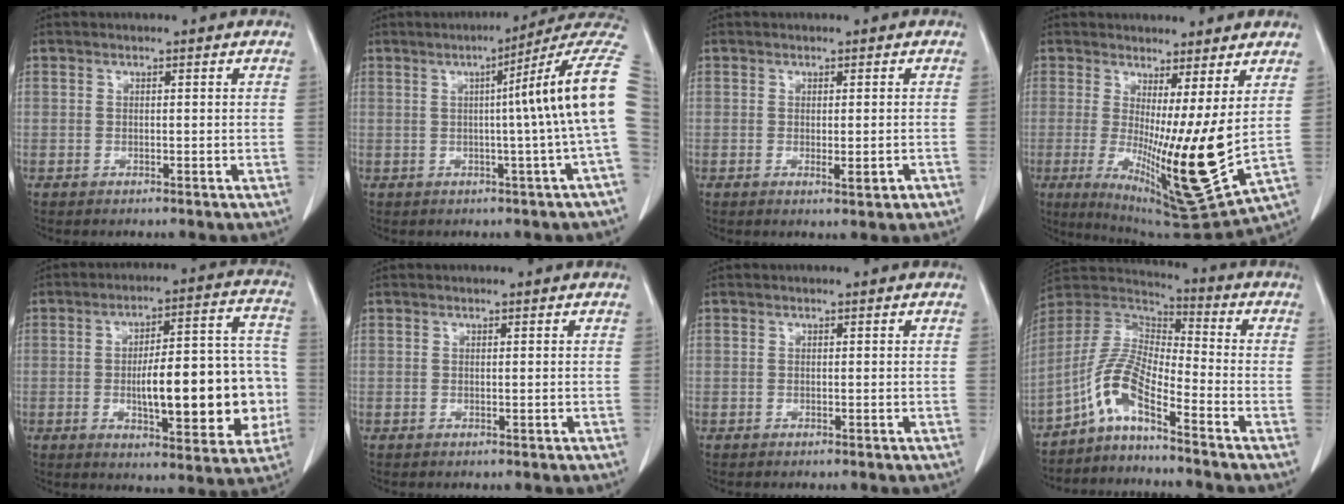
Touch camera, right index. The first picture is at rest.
{"total": 13.1, "force": [1.6, -2.2, 12.8], "torque": [-0.147, 0.017, 0.010]}
{"total": 2.4, "force": [-0.8, 0.5, 2.2], "torque": [-0.031, -0.007, -0.007]}
{"total": 14.9, "force": [0.1, 0.8, 14.9], "torque": [-0.256, -0.042, 0.016]}
{"total": 18.5, "force": [-2.8, 5.3, 17.5], "torque": [-0.234, 0.031, -0.031]}
{"total": 0.0}
{"total": 0.0}
{"total": 8.6, "force": [-5.5, 1.4, 6.4], "torque": [-0.149, 0.016, -0.114]}